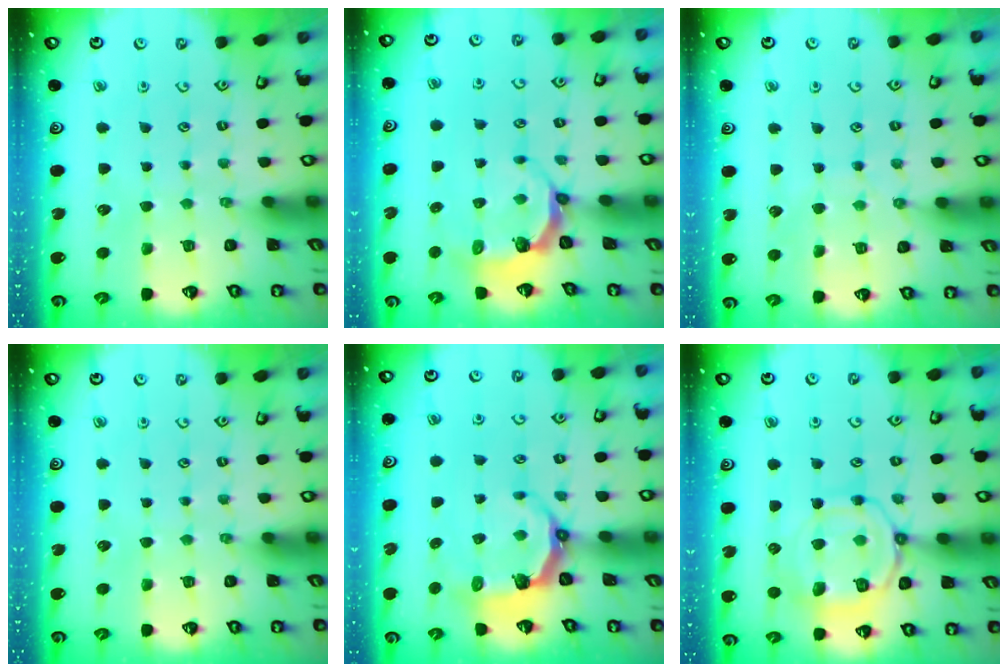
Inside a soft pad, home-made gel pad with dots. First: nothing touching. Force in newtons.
{"total": 5.4, "press": 4.4, "slide": 3.1}
{"total": 6.0, "press": 6.0, "slide": 0.7}
{"total": 0.0}
{"total": 5.0, "press": 3.4, "slide": 3.7}
{"total": 11.3, "press": 11.2, "slide": 1.3}